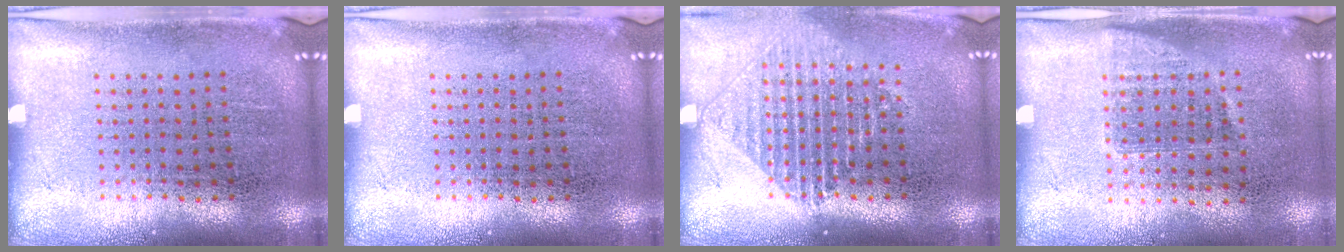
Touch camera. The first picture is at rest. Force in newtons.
{"total": 0.0}
{"total": 1.2, "press": 1.1, "slide": 0.5}
{"total": 0.8, "press": 0.7, "slide": 0.4}